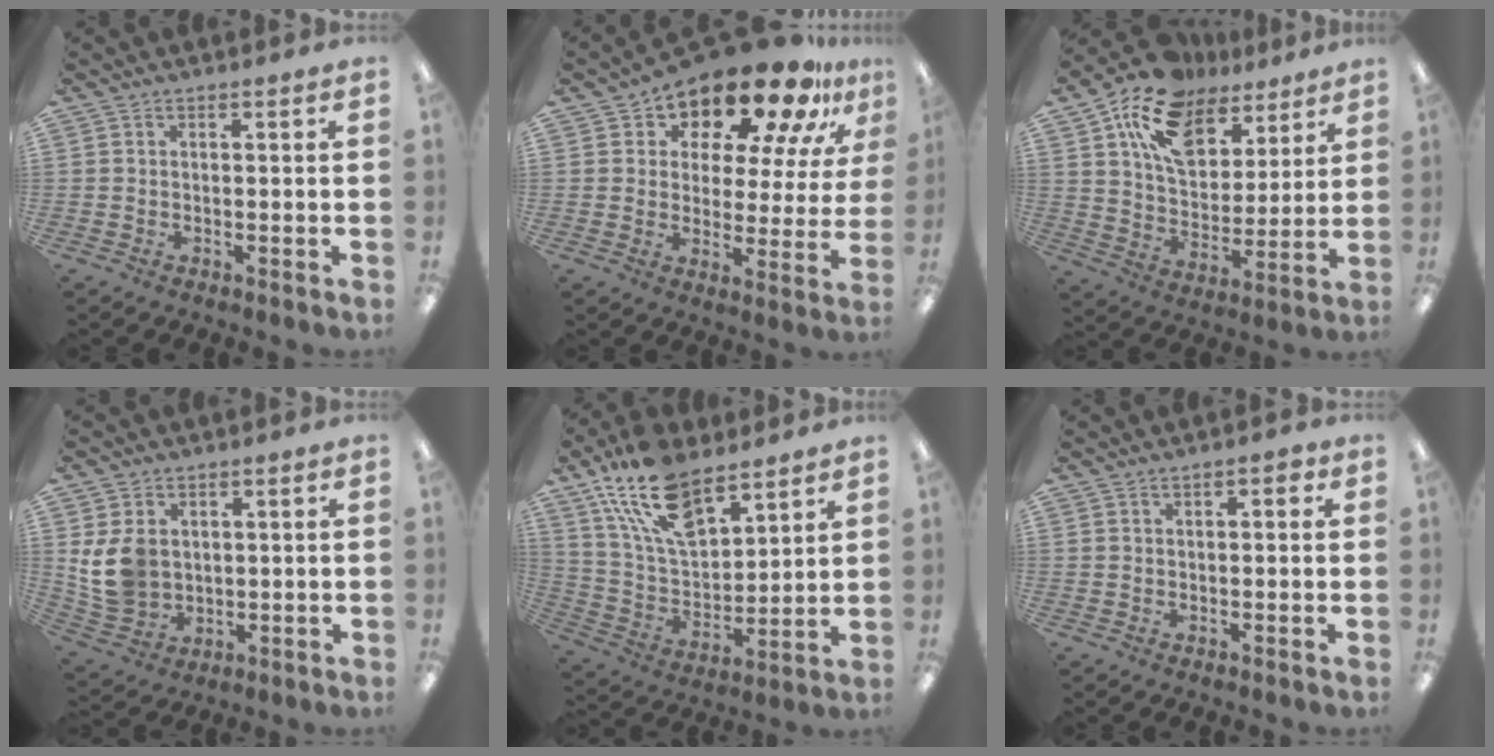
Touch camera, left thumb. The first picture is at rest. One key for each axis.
{"total": 16.9, "fx": 13.7, "fy": 5.9, "fz": 7.9, "tx": -0.138, "ty": -0.107, "tz": 0.230}
{"total": 16.8, "fx": 10.7, "fy": 9.9, "fz": 8.3, "tx": -0.151, "ty": -0.048, "tz": 0.195}
{"total": 9.2, "fx": 2.0, "fy": 7.5, "fz": 4.9, "tx": -0.113, "ty": 0.007, "tz": 0.041}
{"total": 19.0, "fx": 12.6, "fy": 9.1, "fz": 10.9, "tx": -0.216, "ty": -0.060, "tz": 0.227}
{"total": 2.1, "fx": 0.8, "fy": 1.0, "fz": 1.7, "tx": -0.019, "ty": -0.001, "tz": 0.010}